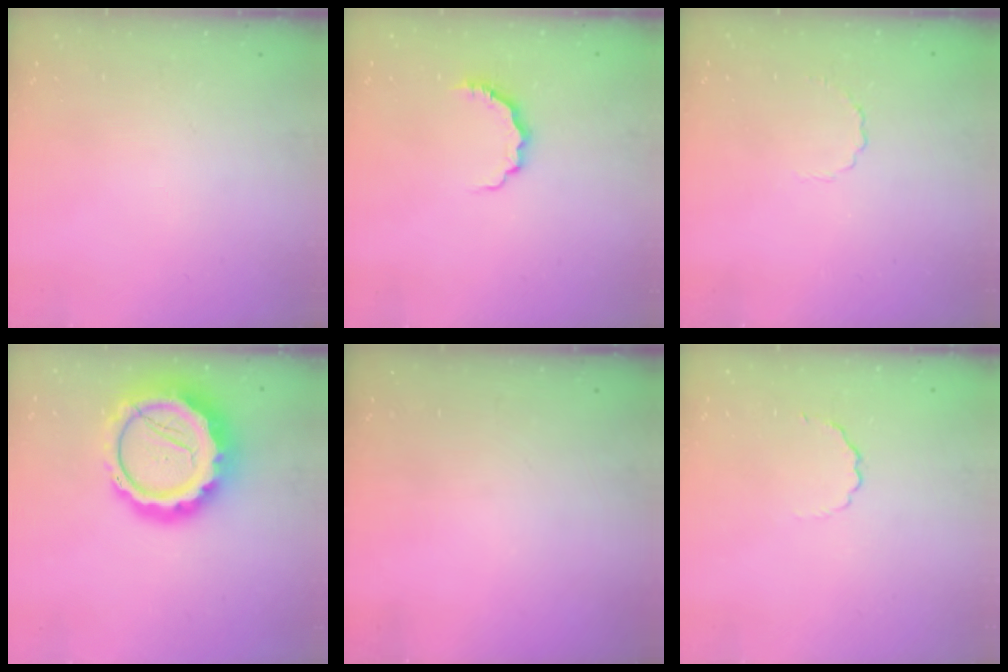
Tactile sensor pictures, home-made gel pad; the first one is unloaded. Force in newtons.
{"total": 6.3, "press": 6.2, "slide": 1.0}
{"total": 2.6, "press": 2.4, "slide": 1.0}
{"total": 21.0, "press": 20.5, "slide": 4.4}
{"total": 0.0}
{"total": 2.6, "press": 2.5, "slide": 0.8}